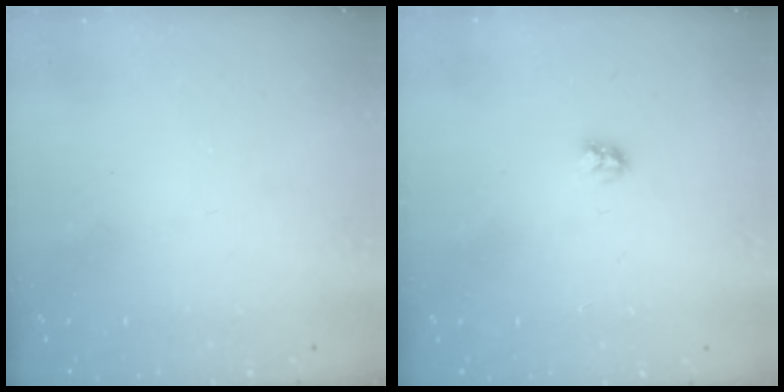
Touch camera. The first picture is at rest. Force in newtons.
{"total": 3.0, "press": 3.0, "slide": 0.3}